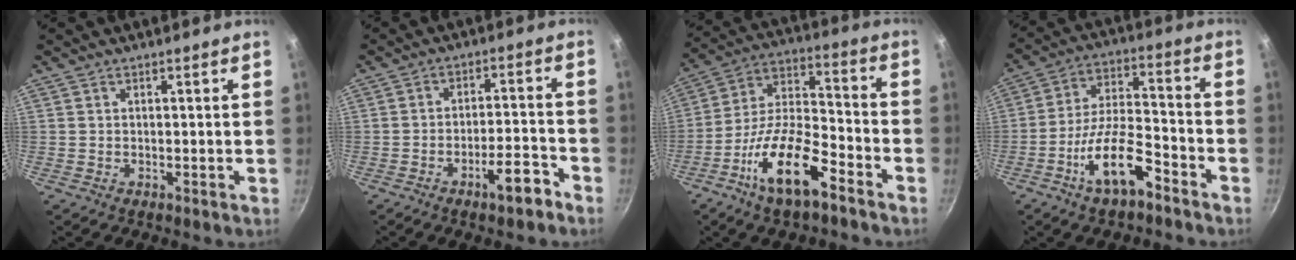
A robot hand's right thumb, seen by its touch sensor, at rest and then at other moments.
{"total": 7.1, "force": [-4.4, 1.9, 5.2], "torque": [-0.066, 0.039, -0.062]}
{"total": 16.6, "force": [-9.0, 6.1, 12.6], "torque": [-0.219, 0.055, -0.176]}
{"total": 13.0, "force": [-7.1, 4.8, 9.8], "torque": [-0.165, 0.049, -0.131]}